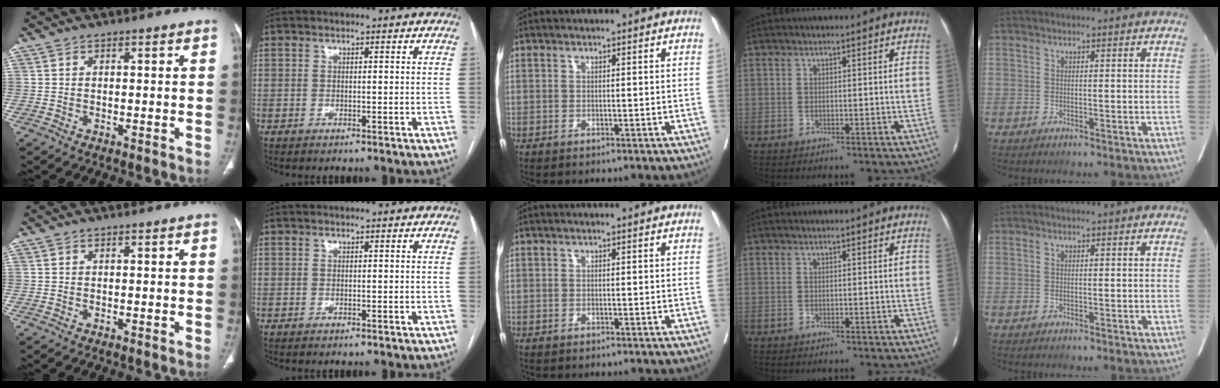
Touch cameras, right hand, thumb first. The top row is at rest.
{}